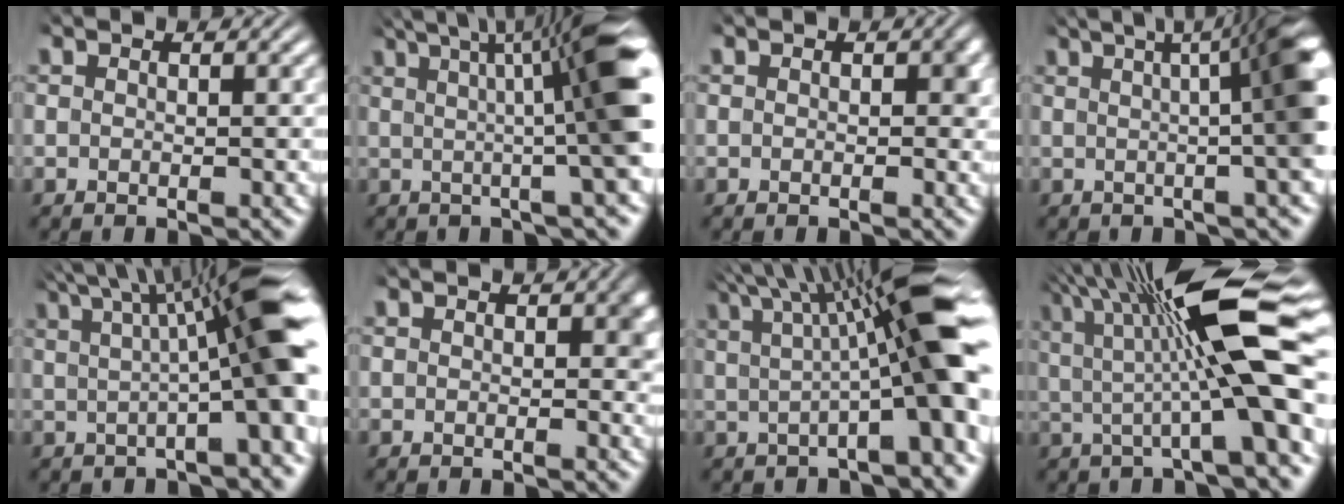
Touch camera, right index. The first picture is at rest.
{"total": 10.9, "force": [3.3, 2.7, 10.1], "torque": [-0.117, 0.025, 0.042]}
{"total": 0.7, "force": [0.0, 0.4, 0.6], "torque": [-0.009, -0.007, 0.003]}
{"total": 13.3, "force": [4.2, 5.4, 11.4], "torque": [-0.112, 0.047, 0.042]}
{"total": 9.9, "force": [2.4, 2.5, 9.3], "torque": [-0.114, 0.019, 0.033]}
{"total": 1.4, "force": [0.1, 0.8, 1.1], "torque": [-0.012, -0.006, 0.002]}
{"total": 10.7, "force": [2.0, 2.3, 10.2], "torque": [-0.131, 0.016, 0.029]}
{"total": 10.9, "force": [3.5, 2.4, 10.1], "torque": [-0.149, 0.017, 0.057]}